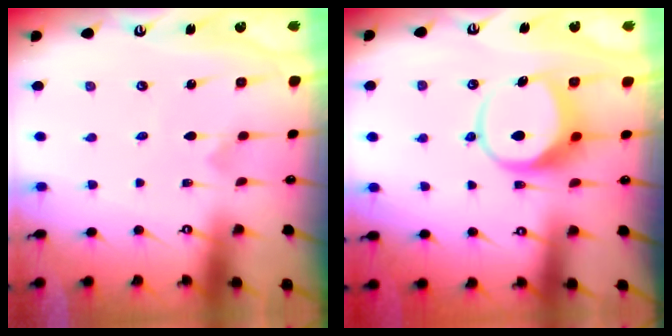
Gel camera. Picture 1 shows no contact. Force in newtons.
{"total": 8.0, "press": 8.0, "slide": 1.0}